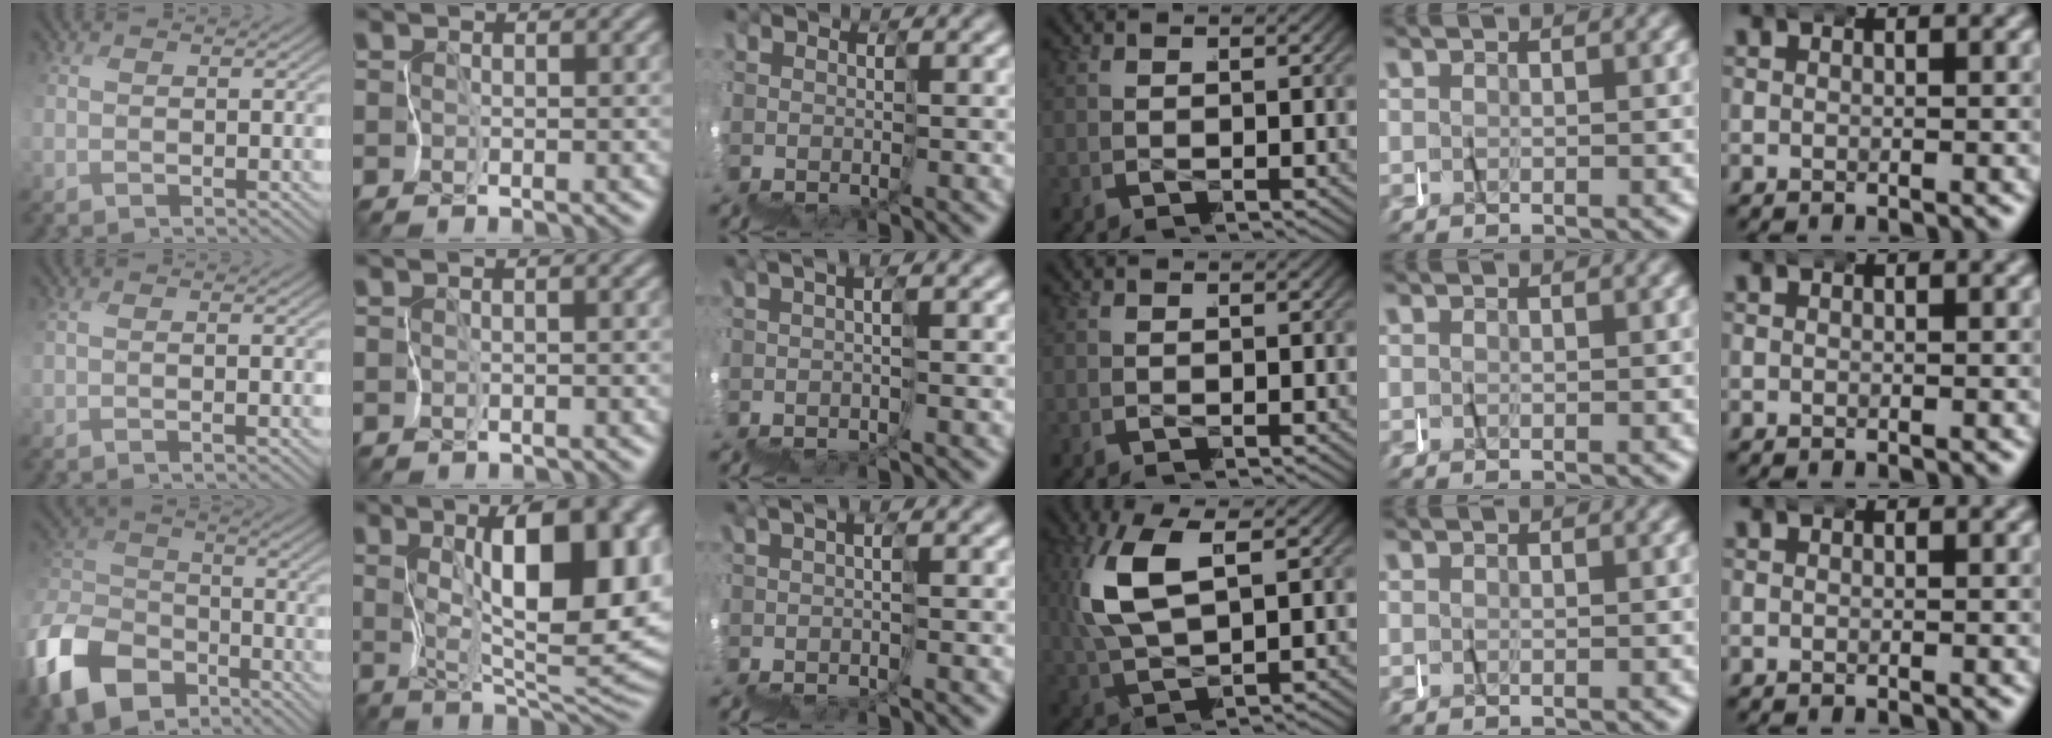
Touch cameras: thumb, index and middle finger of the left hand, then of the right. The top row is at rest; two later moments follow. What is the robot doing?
{"motion": "wrap", "object": "felt sheet"}